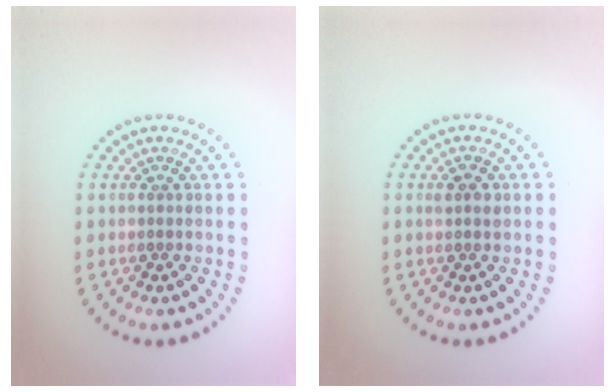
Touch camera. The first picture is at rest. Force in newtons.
{"total": 1.2, "press": 1.1, "slide": 0.3}